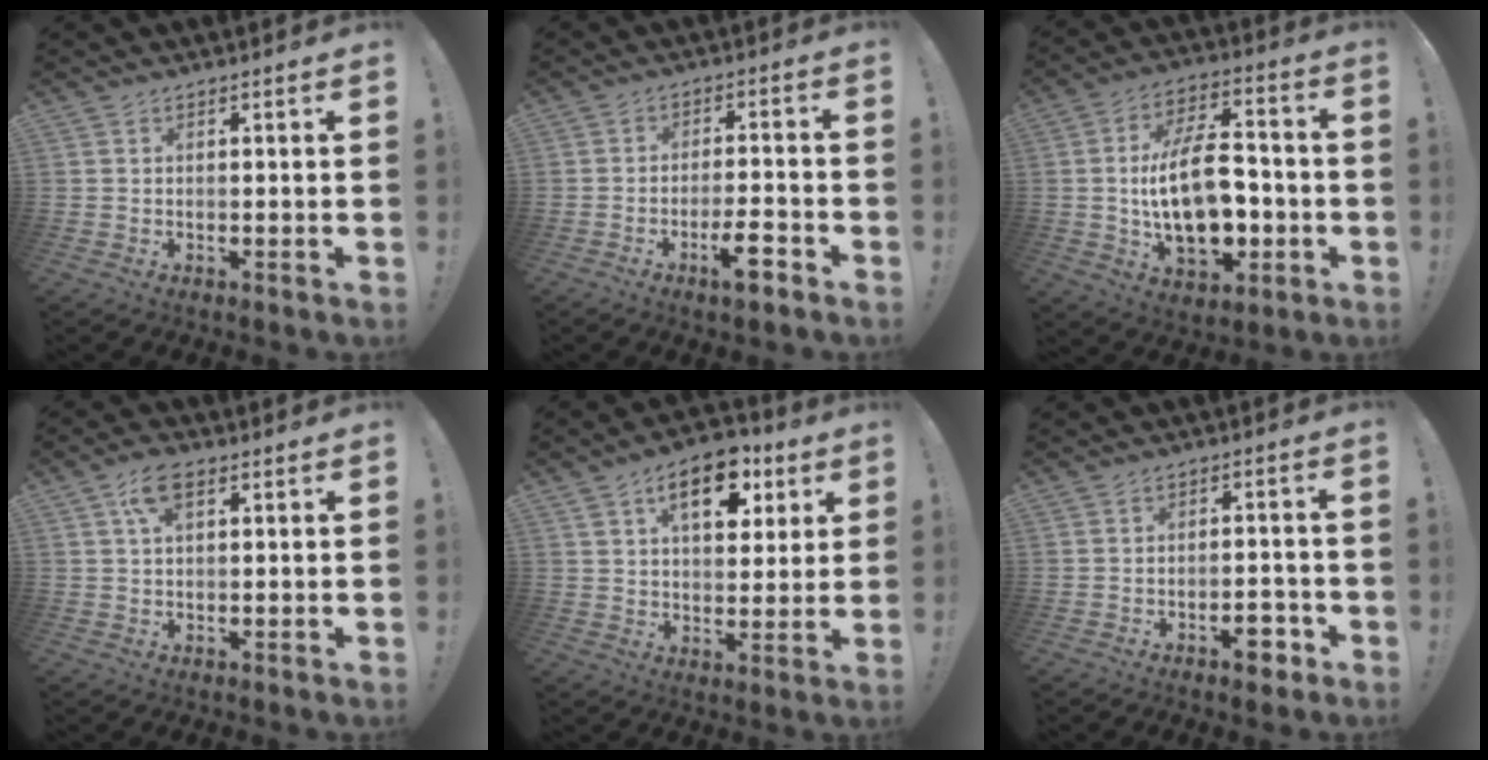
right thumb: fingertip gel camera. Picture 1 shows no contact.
{"total": 7.8, "force": [-4.7, 1.5, 6.1], "torque": [-0.094, 0.019, -0.081]}
{"total": 20.3, "force": [-2.9, 11.8, 16.3], "torque": [-0.288, 0.012, -0.049]}
{"total": 5.9, "force": [2.4, 3.0, 4.4], "torque": [-0.079, 0.002, 0.043]}
{"total": 14.3, "force": [6.9, 8.0, 9.6], "torque": [-0.139, -0.018, 0.119]}
{"total": 5.6, "force": [-3.5, 2.4, 3.6], "torque": [-0.033, 0.015, -0.060]}